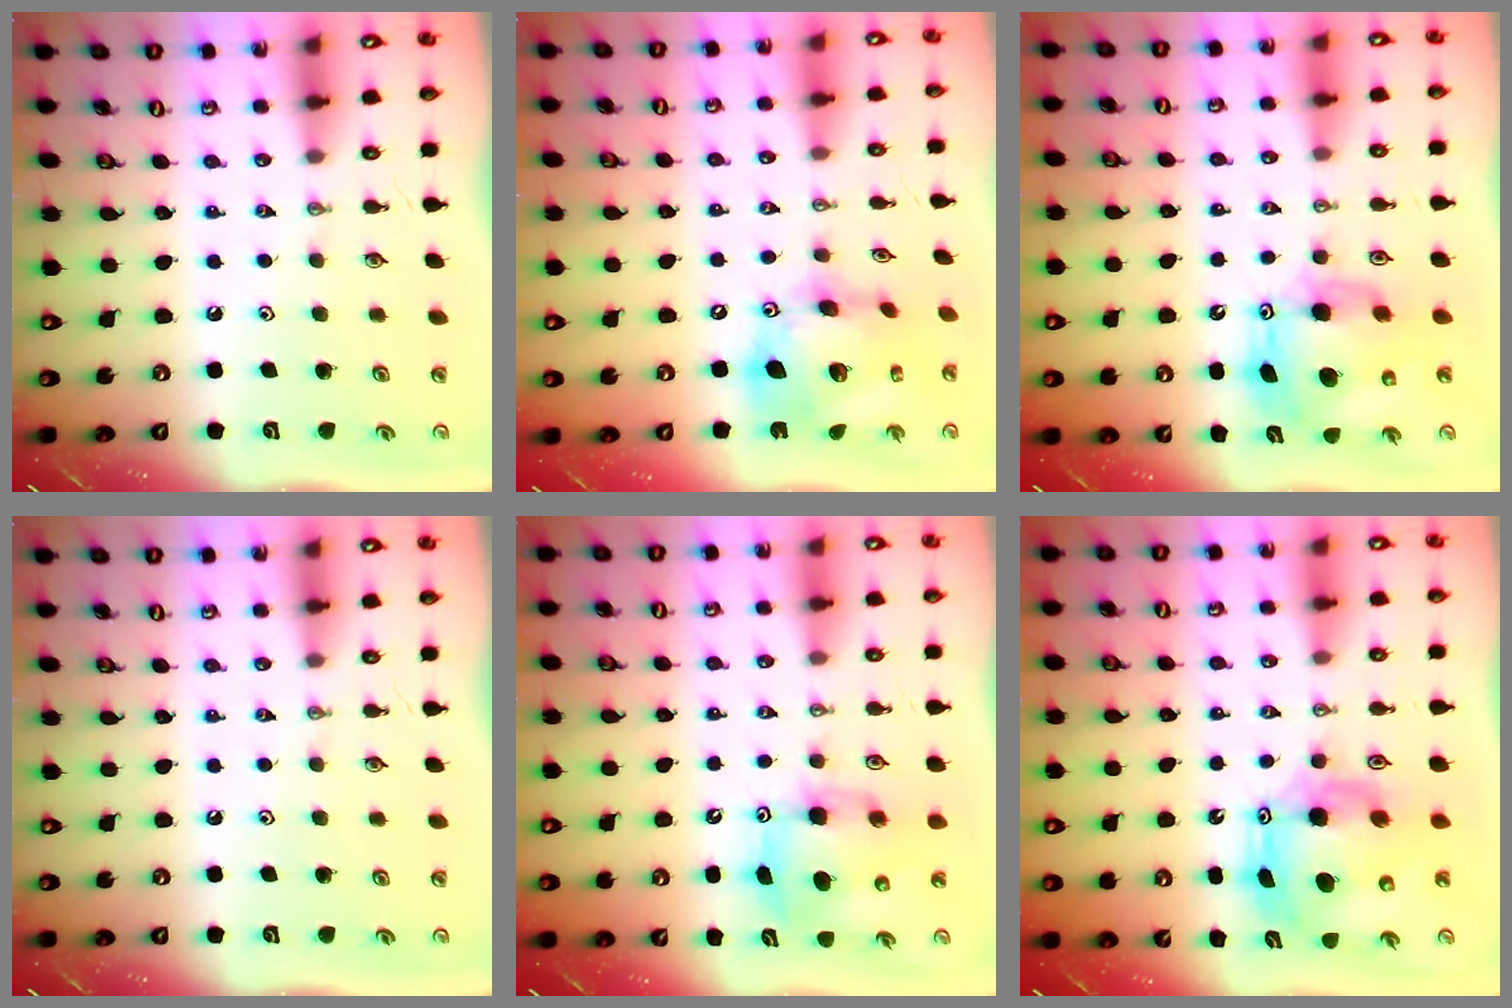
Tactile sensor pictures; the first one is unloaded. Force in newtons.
{"total": 18.6, "press": 18.5, "slide": 2.1}
{"total": 13.2, "press": 13.1, "slide": 1.1}
{"total": 0.0}
{"total": 8.2, "press": 8.0, "slide": 1.8}
{"total": 11.5, "press": 11.4, "slide": 1.1}